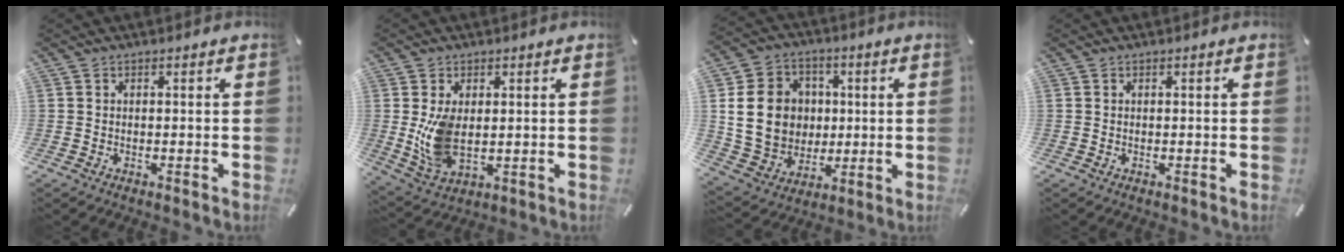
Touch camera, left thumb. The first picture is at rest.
{"total": 8.8, "force": [0.7, 5.2, 7.0], "torque": [-0.141, -0.012, 0.015]}
{"total": 15.8, "force": [1.6, 13.8, 7.5], "torque": [-0.149, 0.004, 0.034]}
{"total": 0.0}